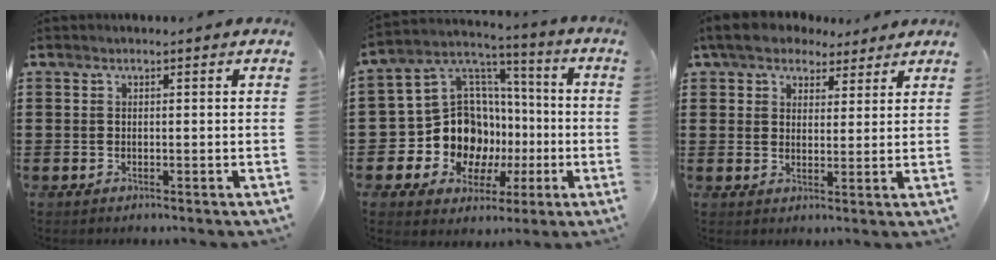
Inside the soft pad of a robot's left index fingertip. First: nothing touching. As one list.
[{"total": 13.7, "force": [-3.6, 12.0, 5.6], "torque": [-0.155, -0.003, -0.057]}, {"total": 5.8, "force": [4.8, 2.7, 2.0], "torque": [-0.060, 0.002, 0.088]}]